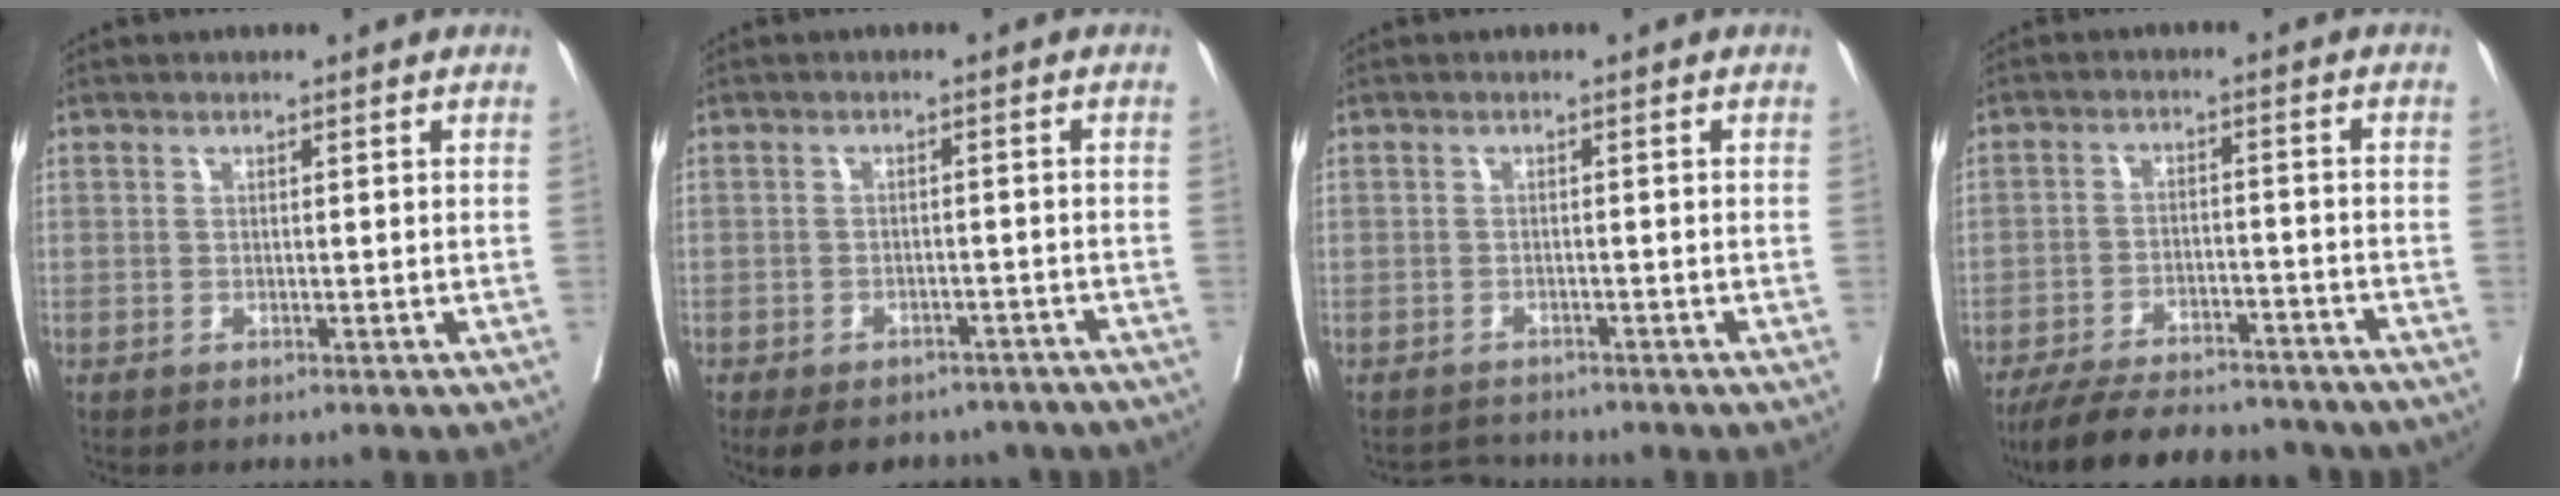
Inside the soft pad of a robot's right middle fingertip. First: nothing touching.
{"total": 13.1, "force": [-10.8, 6.0, 4.5], "torque": [-0.075, 0.005, -0.119]}
{"total": 2.4, "force": [-2.2, 0.5, -0.5], "torque": [0.009, -0.009, -0.036]}
{"total": 17.9, "force": [-15.8, 4.2, 7.1], "torque": [-0.130, -0.010, -0.221]}